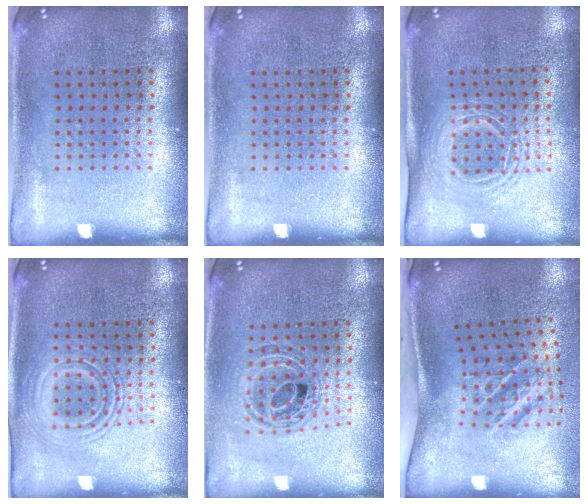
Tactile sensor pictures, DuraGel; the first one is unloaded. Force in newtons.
{"total": 0.0}
{"total": 1.5, "press": 1.3, "slide": 0.9}
{"total": 2.1, "press": 2.1, "slide": 0.3}
{"total": 0.9, "press": 0.9, "slide": 0.2}
{"total": 2.4, "press": 1.4, "slide": 2.0}